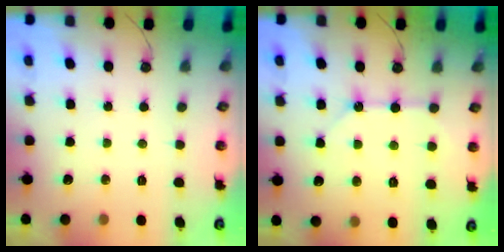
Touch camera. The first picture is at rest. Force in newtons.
{"total": 9.6, "press": 9.5, "slide": 1.0}